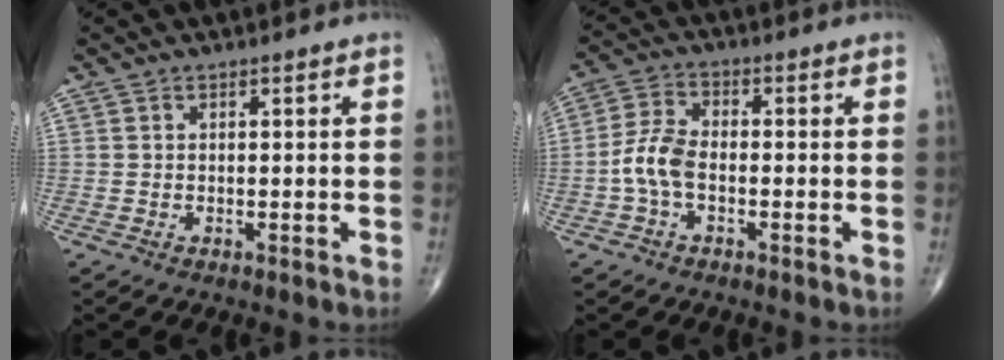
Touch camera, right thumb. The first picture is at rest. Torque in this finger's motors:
{"motor_torque": [-0.22, 0.22, 0.85, -0.34, 0.11]}